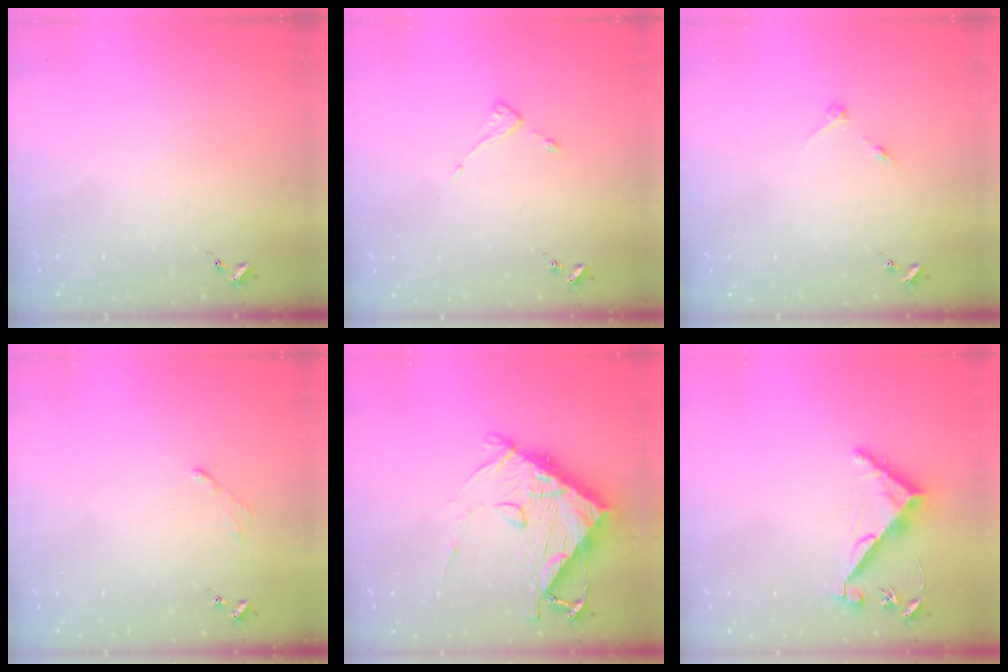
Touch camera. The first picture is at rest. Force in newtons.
{"total": 3.8, "press": 3.7, "slide": 0.4}
{"total": 2.8, "press": 2.8, "slide": 0.3}
{"total": 2.9, "press": 2.9, "slide": 0.4}
{"total": 14.2, "press": 14.1, "slide": 1.7}
{"total": 6.7, "press": 6.6, "slide": 0.7}